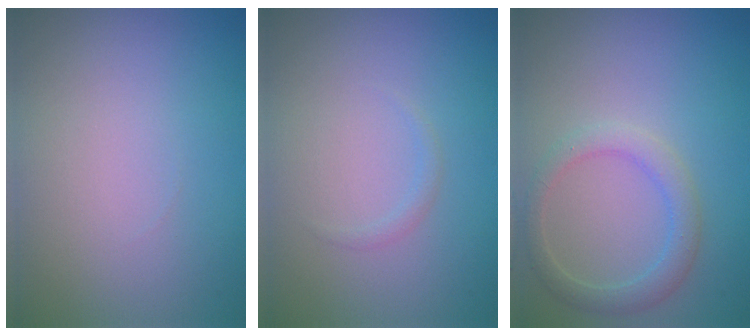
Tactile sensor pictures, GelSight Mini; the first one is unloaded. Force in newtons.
{"total": 0.5, "press": 0.5, "slide": 0.0}
{"total": 2.5, "press": 2.5, "slide": 0.1}